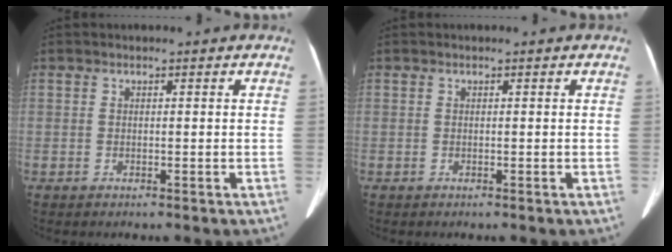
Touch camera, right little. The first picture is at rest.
{"total": 0.0}